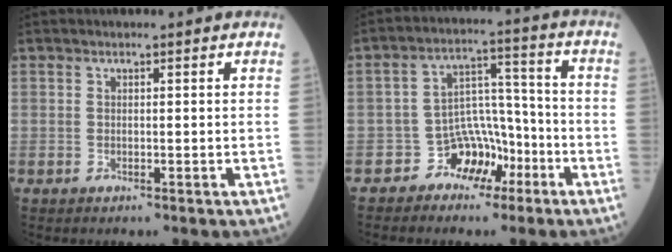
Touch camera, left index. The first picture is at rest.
{"total": 7.1, "force": [-4.3, 5.0, 2.6], "torque": [-0.045, 0.028, -0.069]}